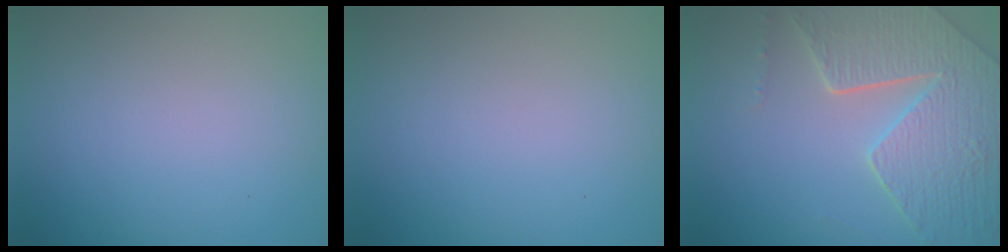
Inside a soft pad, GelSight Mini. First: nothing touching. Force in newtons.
{"total": 0.0}
{"total": 7.9, "press": 5.8, "slide": 5.5}